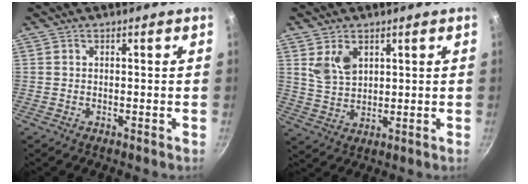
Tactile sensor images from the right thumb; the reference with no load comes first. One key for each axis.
{"total": 6.2, "fx": 2.6, "fy": 4.1, "fz": 3.9, "tx": -0.058, "ty": -0.018, "tz": 0.058}